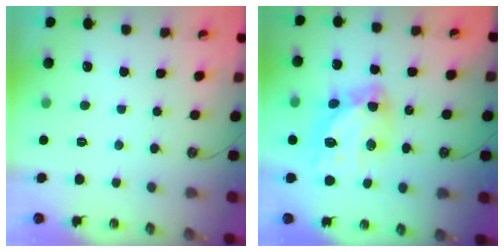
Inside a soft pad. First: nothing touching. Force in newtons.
{"total": 14.2, "press": 14.2, "slide": 1.1}